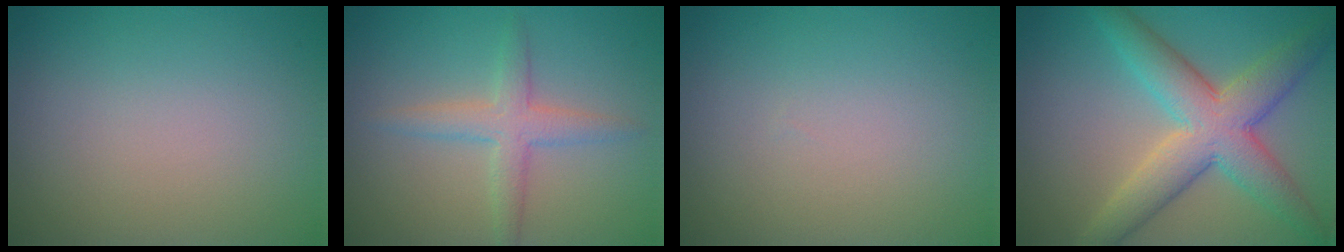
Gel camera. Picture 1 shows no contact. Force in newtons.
{"total": 3.0, "press": 3.0, "slide": 0.1}
{"total": 0.0}
{"total": 7.4, "press": 7.3, "slide": 0.5}